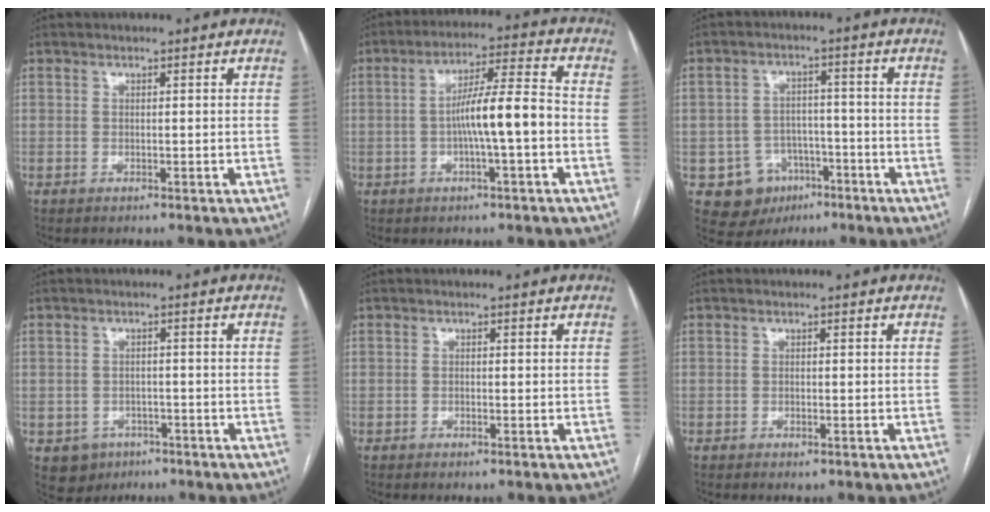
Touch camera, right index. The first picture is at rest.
{"total": 9.0, "force": [-1.6, 0.4, 8.8], "torque": [-0.154, 0.019, -0.031]}
{"total": 8.1, "force": [-3.5, 7.1, 1.8], "torque": [-0.028, 0.013, -0.043]}
{"total": 4.5, "force": [-2.2, 3.8, 0.8], "torque": [-0.007, 0.007, -0.026]}
{"total": 0.7, "force": [-0.5, 0.2, 0.5], "torque": [-0.006, 0.000, -0.006]}
{"total": 0.9, "force": [-0.5, 0.3, 0.6], "torque": [-0.007, -0.001, -0.005]}